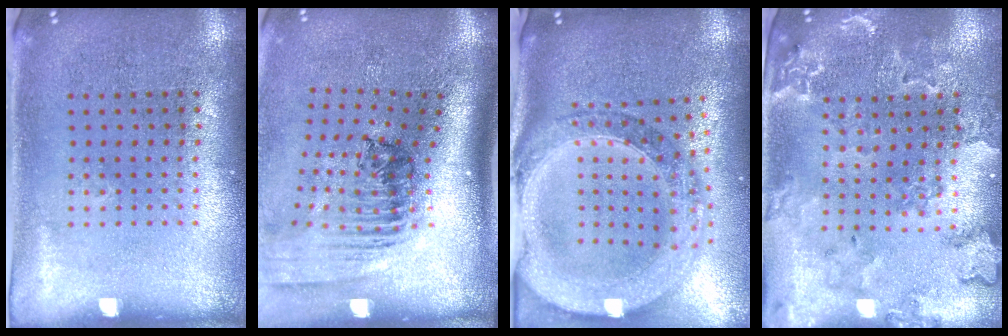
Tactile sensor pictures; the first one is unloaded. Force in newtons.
{"total": 2.5, "press": 1.8, "slide": 1.7}
{"total": 2.6, "press": 2.3, "slide": 1.2}
{"total": 1.4, "press": 1.4, "slide": 0.3}